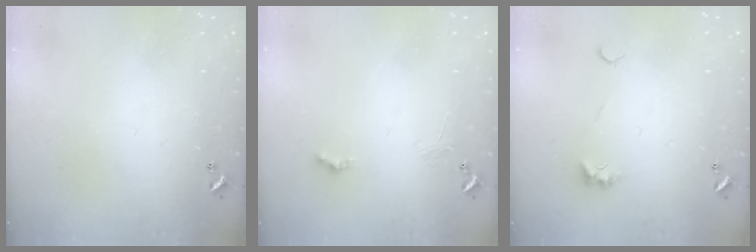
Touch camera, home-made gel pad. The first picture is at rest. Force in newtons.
{"total": 0.0}
{"total": 1.8, "press": 1.7, "slide": 0.4}